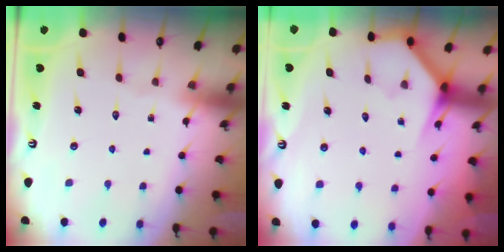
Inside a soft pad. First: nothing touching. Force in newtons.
{"total": 3.9, "press": 3.9, "slide": 0.2}